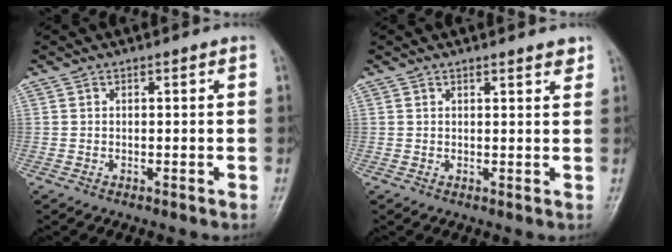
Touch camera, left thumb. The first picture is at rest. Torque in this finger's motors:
{"motor_torque": [-0.06, -0.04, -0.14, -0.03, 0.00]}